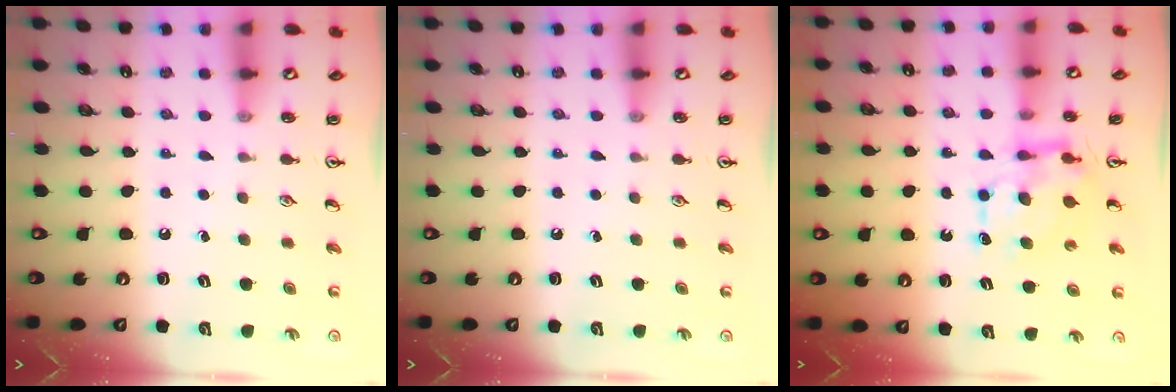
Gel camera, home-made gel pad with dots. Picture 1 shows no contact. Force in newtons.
{"total": 0.0}
{"total": 7.4, "press": 7.4, "slide": 0.5}